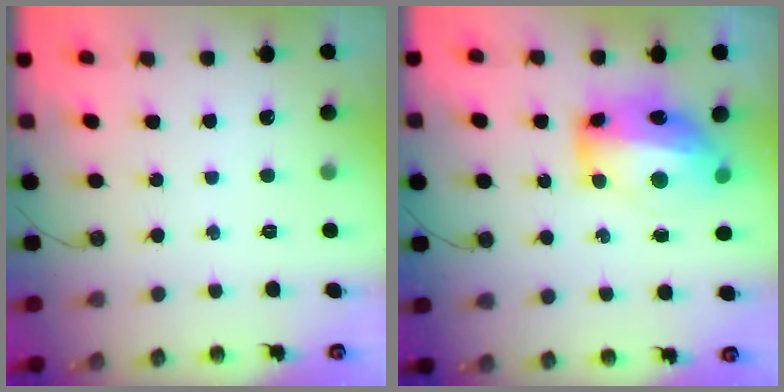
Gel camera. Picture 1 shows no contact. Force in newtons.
{"total": 15.1, "press": 15.0, "slide": 1.3}